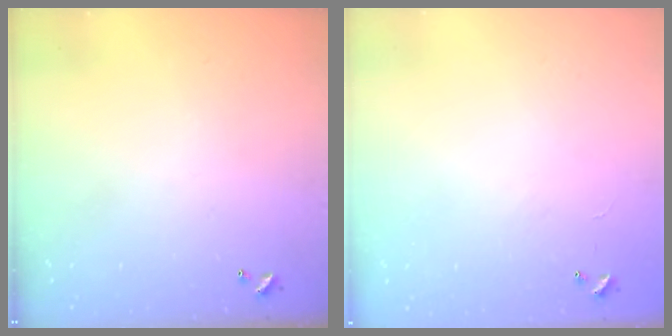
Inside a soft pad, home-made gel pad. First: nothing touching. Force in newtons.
{"total": 9.3, "press": 9.3, "slide": 0.6}